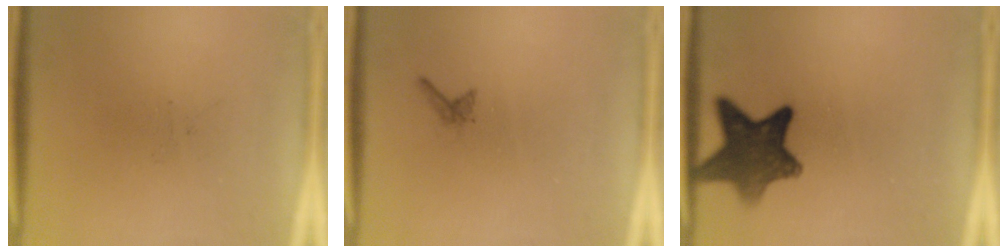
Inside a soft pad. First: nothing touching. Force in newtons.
{"total": 0.6}
{"total": 10.4}